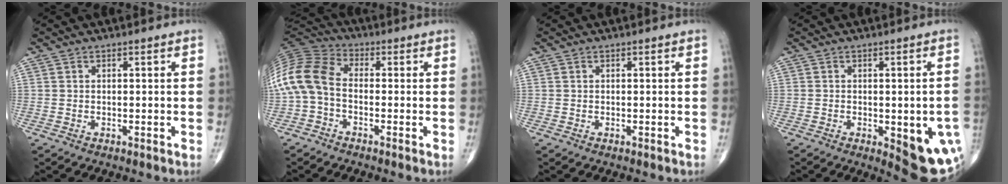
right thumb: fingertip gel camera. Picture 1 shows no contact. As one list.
[{"total": 12.5, "force": [-1.7, 8.0, 9.4], "torque": [-0.200, 0.035, -0.046]}, {"total": 0.0}, {"total": 12.8, "force": [-3.5, 4.8, 11.4], "torque": [-0.113, -0.003, -0.026]}]